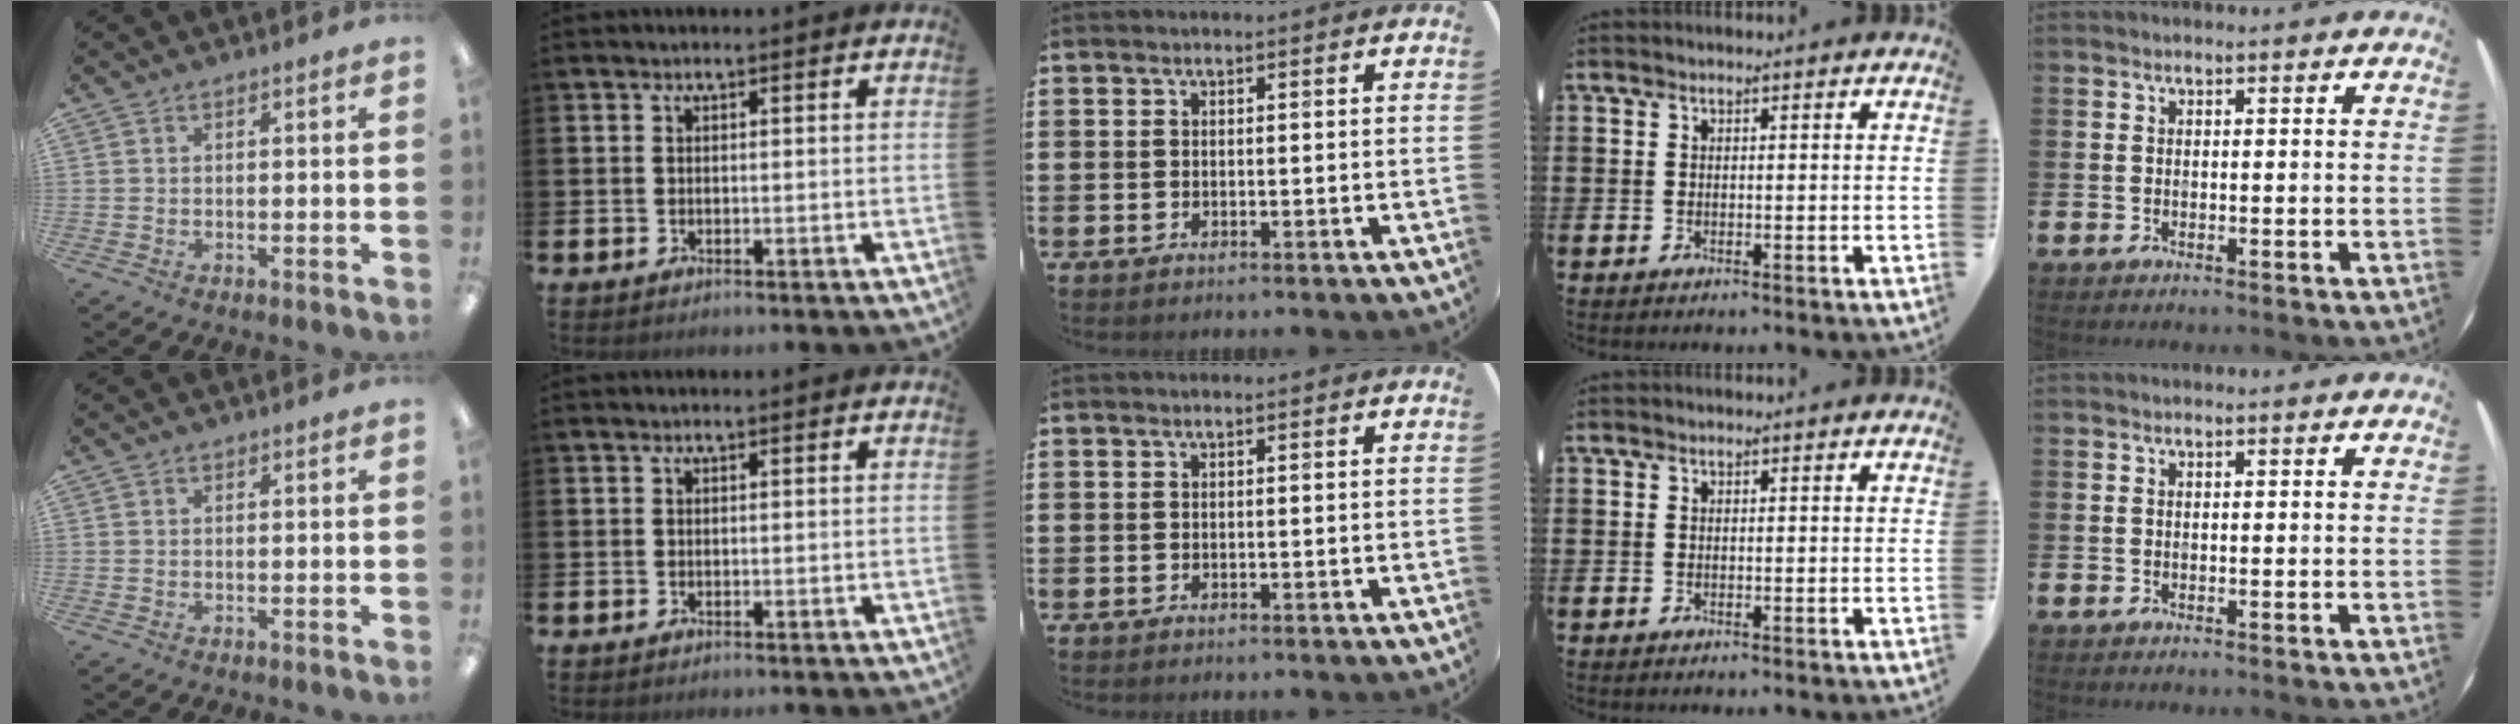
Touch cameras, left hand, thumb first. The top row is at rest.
{}